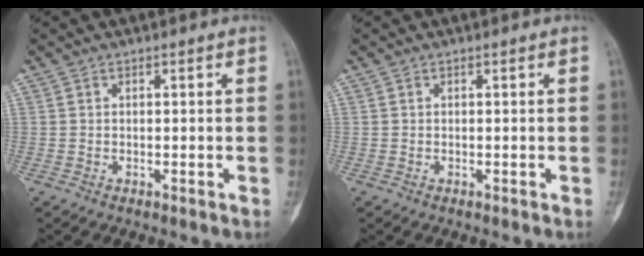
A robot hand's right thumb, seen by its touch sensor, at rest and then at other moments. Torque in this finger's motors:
{"motor_torque": [-0.03, -0.01, 0.00, 0.01, 0.01]}